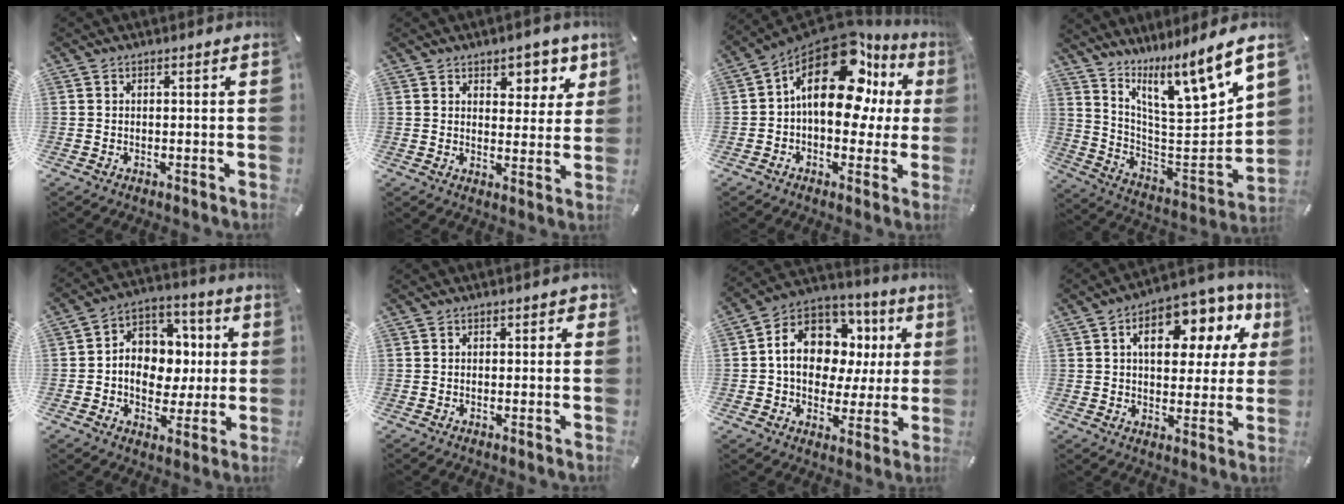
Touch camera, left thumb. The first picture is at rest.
{"total": 6.4, "force": [4.3, 4.0, 2.5], "torque": [-0.011, -0.028, 0.068]}
{"total": 20.1, "force": [7.8, 11.2, 14.8], "torque": [-0.231, -0.047, 0.128]}
{"total": 11.7, "force": [10.6, 0.6, 4.9], "torque": [-0.069, -0.128, 0.166]}
{"total": 10.9, "force": [-0.6, 9.7, 4.9], "torque": [-0.072, 0.007, -0.003]}
{"total": 1.1, "force": [0.0, 0.8, 0.8], "torque": [-0.006, 0.002, -0.004]}
{"total": 14.5, "force": [3.0, 11.5, 8.2], "torque": [-0.137, -0.018, 0.059]}
{"total": 14.4, "force": [6.0, 8.4, 10.1], "torque": [-0.143, -0.027, 0.099]}